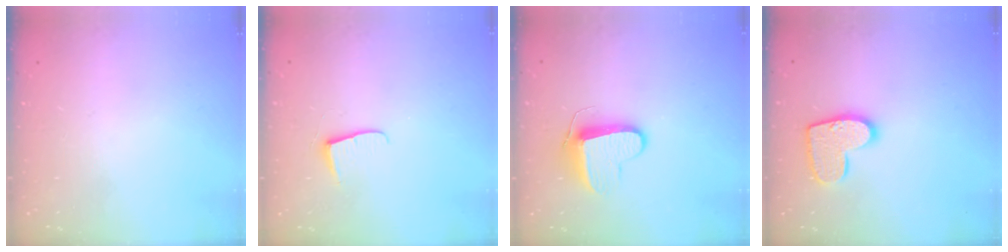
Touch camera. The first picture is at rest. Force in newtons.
{"total": 6.2, "press": 6.2, "slide": 0.5}
{"total": 9.8, "press": 9.8, "slide": 0.5}
{"total": 12.9, "press": 12.9, "slide": 0.8}